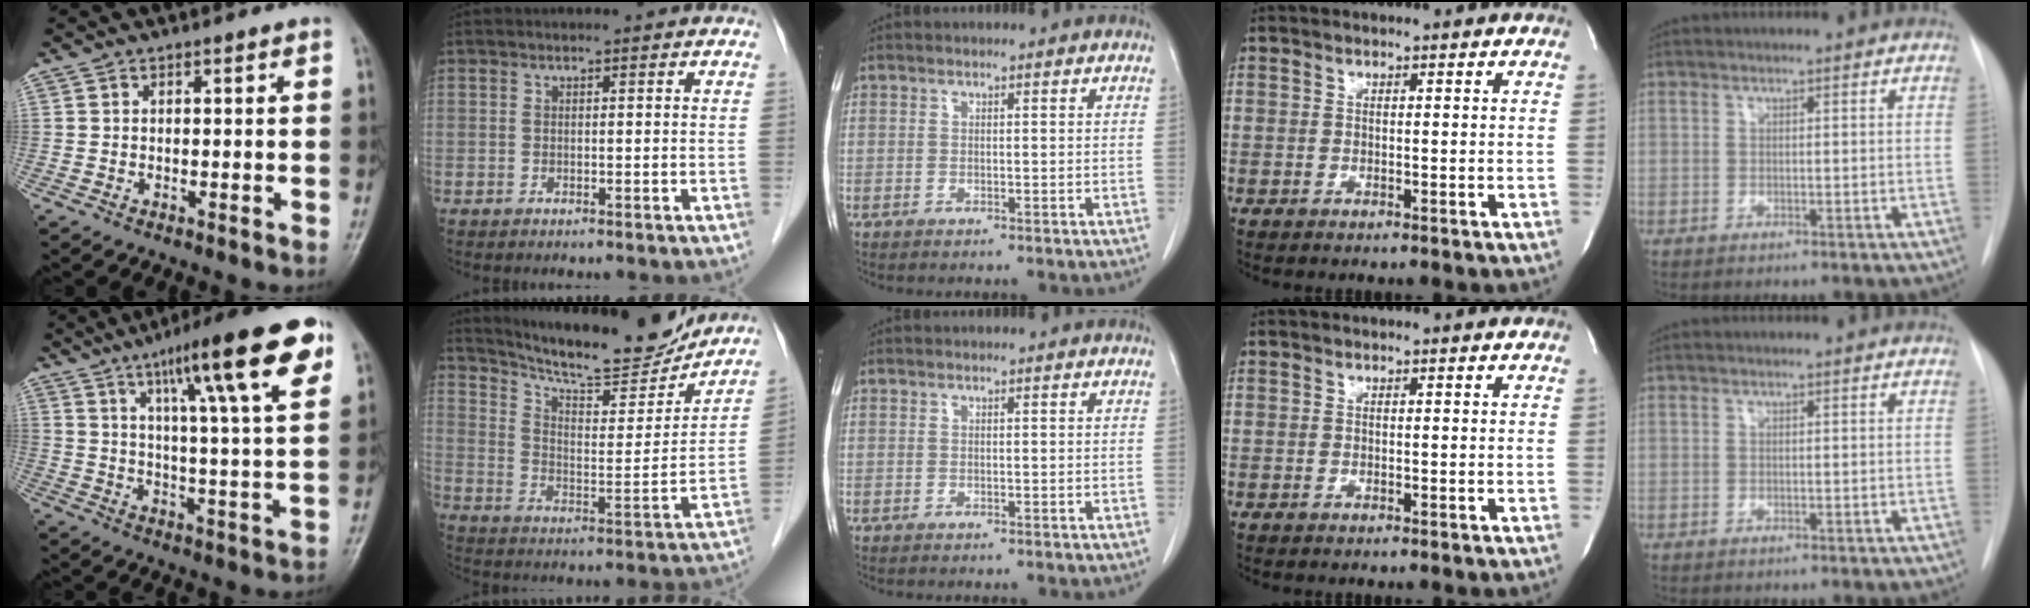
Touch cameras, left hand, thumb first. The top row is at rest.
{"thumb": {"total": 19.9, "force": [10.2, 3.2, 16.8], "torque": [-0.231, -0.021, 0.150]}, "index": {"total": 18.3, "force": [17.0, 2.2, 6.5], "torque": [-0.114, -0.020, 0.251]}}